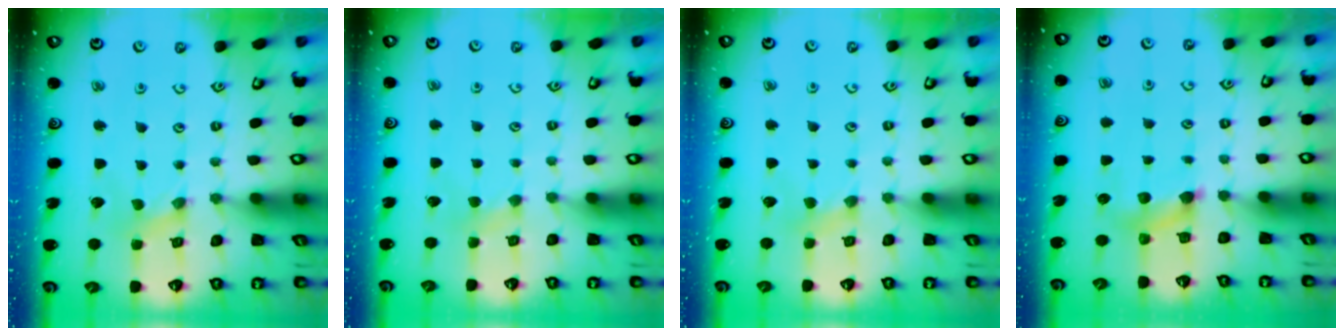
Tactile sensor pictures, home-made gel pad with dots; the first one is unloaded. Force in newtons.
{"total": 2.4, "press": 2.3, "slide": 0.3}
{"total": 2.1, "press": 2.1, "slide": 0.4}
{"total": 4.9, "press": 4.9, "slide": 0.4}